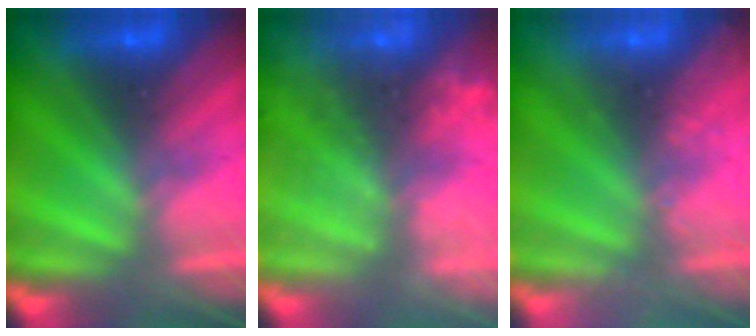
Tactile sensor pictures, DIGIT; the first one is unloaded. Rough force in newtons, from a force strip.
{"total": 8.8}
{"total": 2.3}